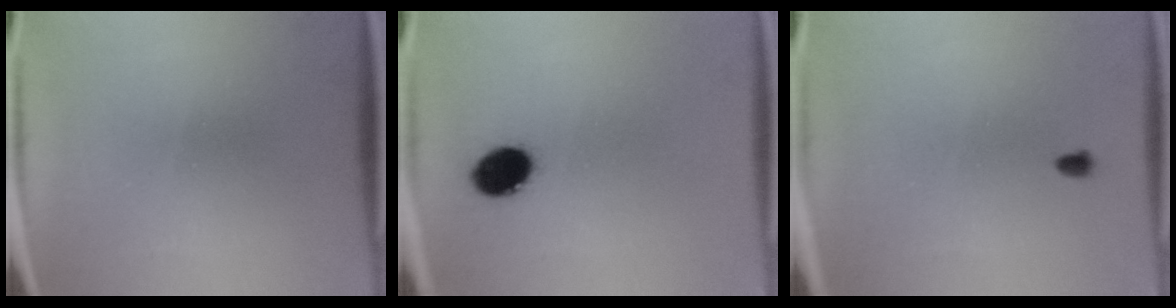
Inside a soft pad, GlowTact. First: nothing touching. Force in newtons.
{"total": 7.5}
{"total": 1.0}